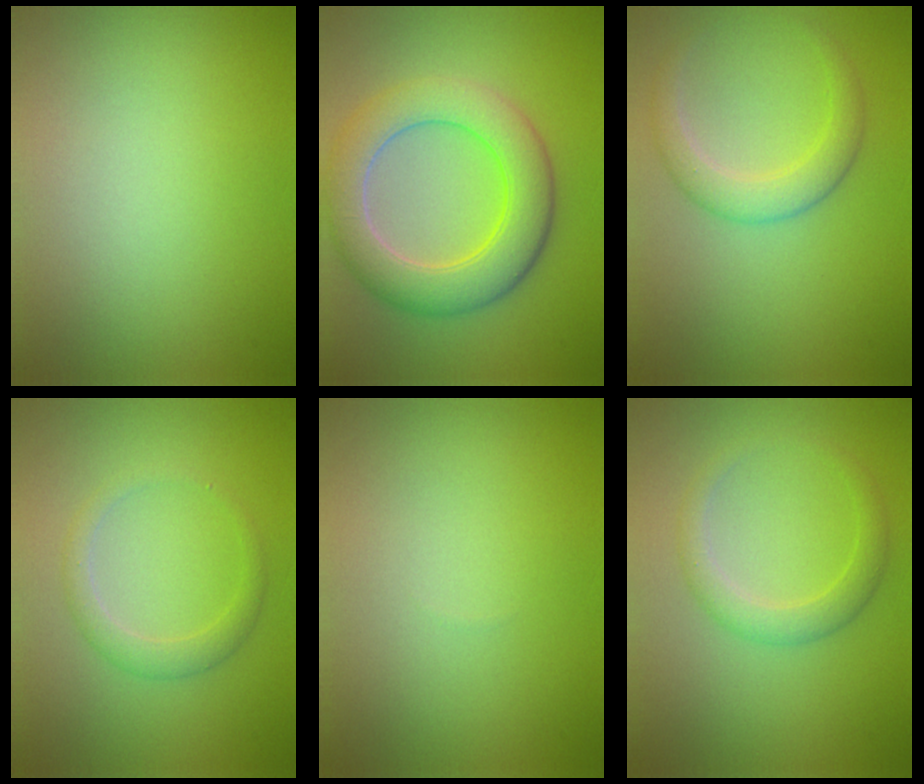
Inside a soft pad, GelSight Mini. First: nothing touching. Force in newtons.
{"total": 7.1, "press": 7.1, "slide": 0.3}
{"total": 2.9, "press": 2.9, "slide": 0.3}
{"total": 1.9, "press": 1.9, "slide": 0.0}
{"total": 0.0}
{"total": 2.4, "press": 2.3, "slide": 0.2}